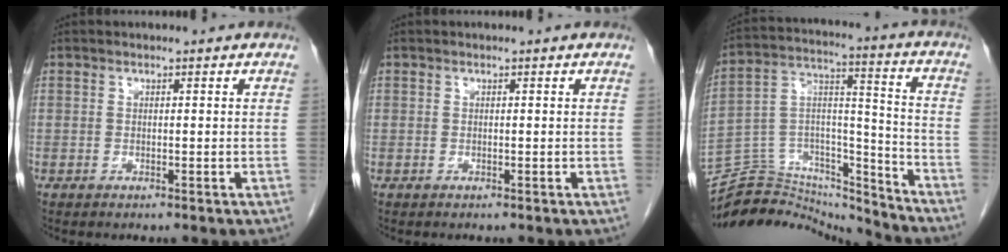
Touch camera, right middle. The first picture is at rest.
{"total": 0.0}
{"total": 19.6, "force": [-18.9, 4.5, 2.8], "torque": [-0.057, 0.065, -0.301]}